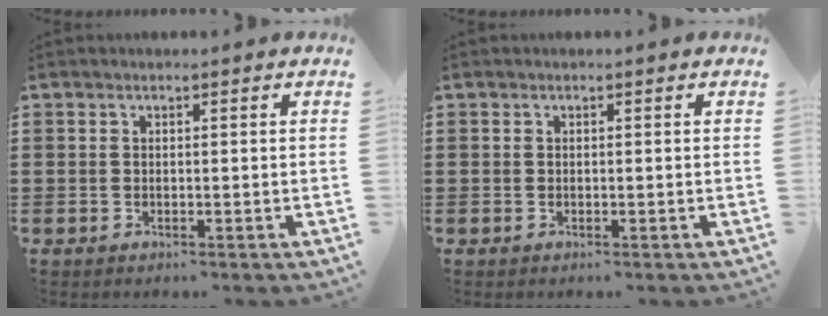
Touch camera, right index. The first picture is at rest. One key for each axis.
{"total": 0.0}